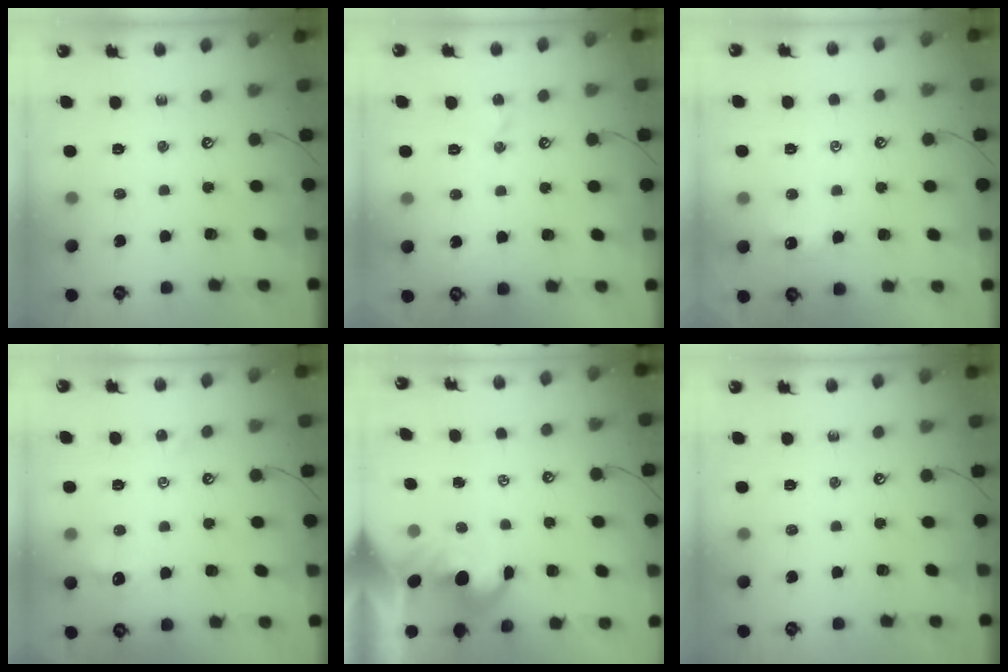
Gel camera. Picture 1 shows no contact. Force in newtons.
{"total": 2.8, "press": 2.7, "slide": 0.6}
{"total": 1.3, "press": 1.1, "slide": 0.6}
{"total": 1.9, "press": 1.8, "slide": 0.6}
{"total": 1.7, "press": 1.4, "slide": 1.0}
{"total": 0.0}